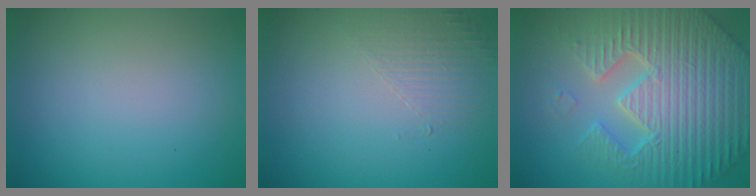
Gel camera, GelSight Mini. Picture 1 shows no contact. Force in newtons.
{"total": 1.6, "press": 0.4, "slide": 1.5}
{"total": 7.1, "press": 6.9, "slide": 1.8}